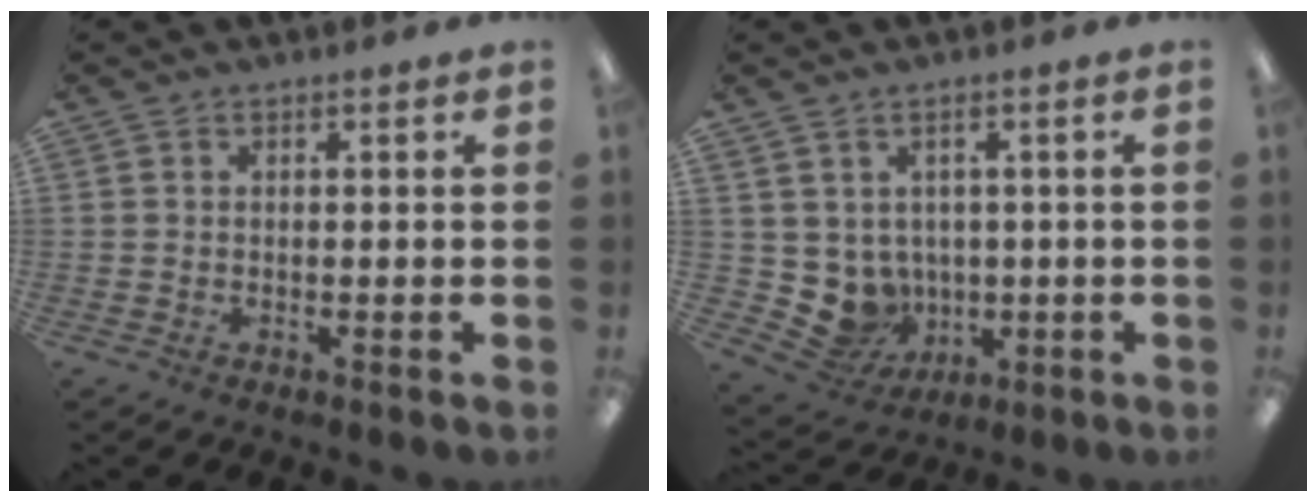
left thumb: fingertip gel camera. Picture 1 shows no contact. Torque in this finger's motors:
{"motor_torque": [-0.25, 0.26, 0.23, -0.22, 0.02]}